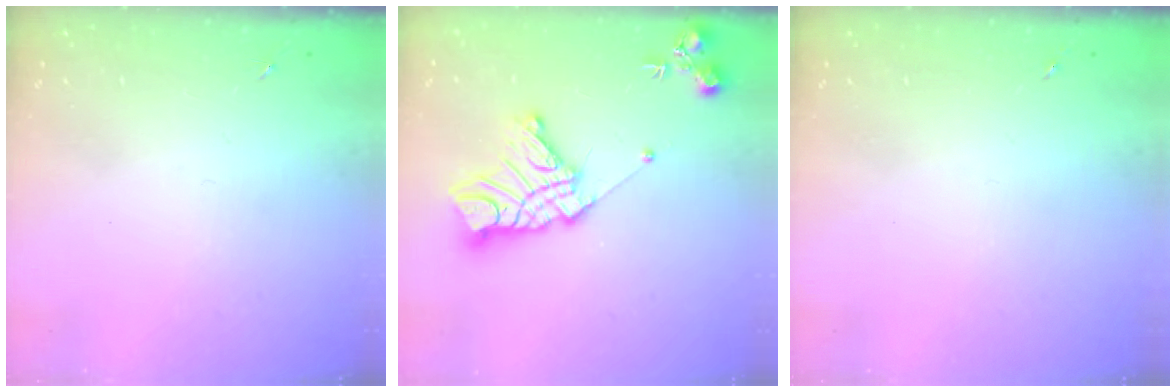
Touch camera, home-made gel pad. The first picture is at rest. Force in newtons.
{"total": 18.2, "press": 18.1, "slide": 1.5}
{"total": 0.0}